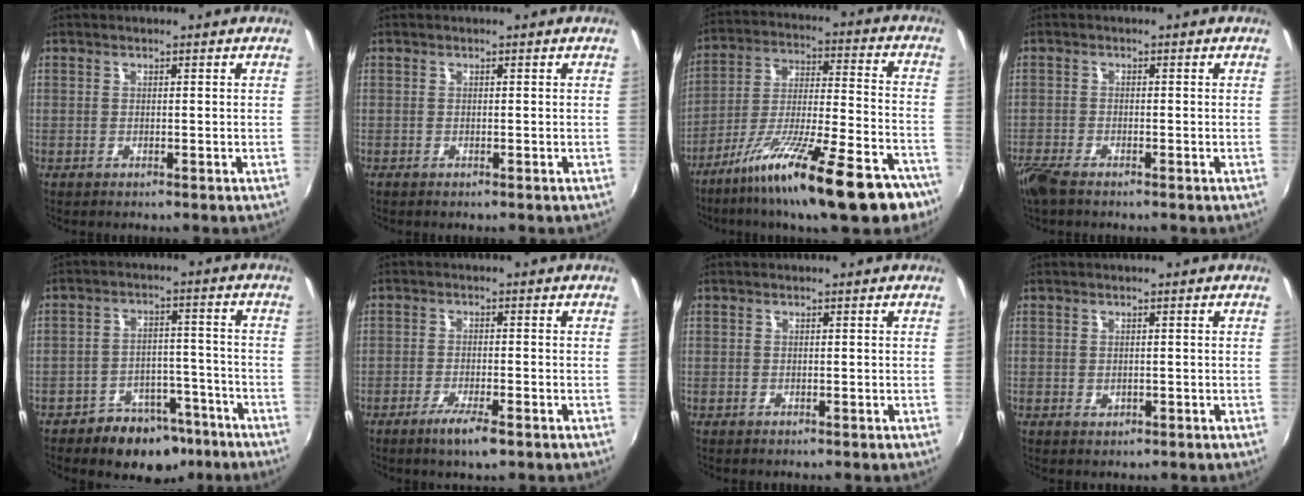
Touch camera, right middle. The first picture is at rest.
{"total": 0.0}
{"total": 23.0, "force": [-16.0, 4.3, 15.9], "torque": [-0.269, -0.044, -0.245]}
{"total": 4.7, "force": [-3.7, 1.2, 2.6], "torque": [-0.071, -0.017, -0.075]}
{"total": 10.7, "force": [-7.6, 6.6, 3.6], "torque": [-0.069, 0.024, -0.092]}
{"total": 4.9, "force": [-3.1, 0.8, 3.7], "torque": [-0.084, -0.012, -0.057]}
{"total": 0.0}
{"total": 0.6, "force": [0.0, 0.6, 0.3], "torque": [-0.001, -0.001, 0.000]}